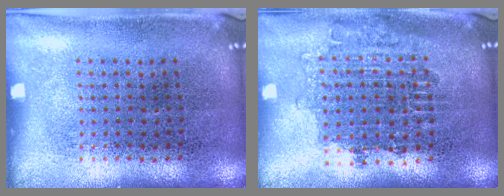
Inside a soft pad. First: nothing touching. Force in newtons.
{"total": 1.7, "press": 1.4, "slide": 1.0}